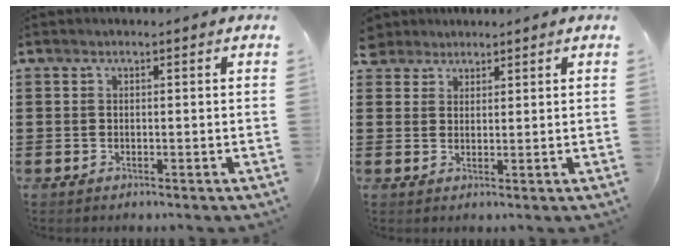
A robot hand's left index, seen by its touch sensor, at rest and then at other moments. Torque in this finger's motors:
{"motor_torque": [-0.02, -0.01, 0.00, -0.05]}